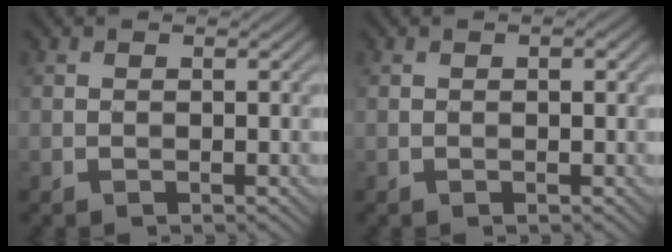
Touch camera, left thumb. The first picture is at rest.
{"total": 0.9, "force": [0.2, 0.3, 0.8], "torque": [-0.010, 0.001, 0.002]}